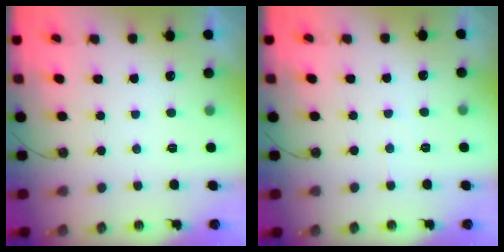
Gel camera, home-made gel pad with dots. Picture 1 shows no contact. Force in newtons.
{"total": 3.2, "press": 3.1, "slide": 0.7}